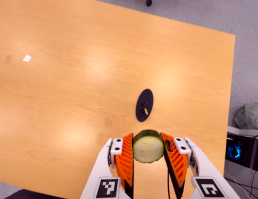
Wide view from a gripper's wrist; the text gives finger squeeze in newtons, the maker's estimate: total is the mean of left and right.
{"total": 11.9, "left": 11.2, "right": 12.7}